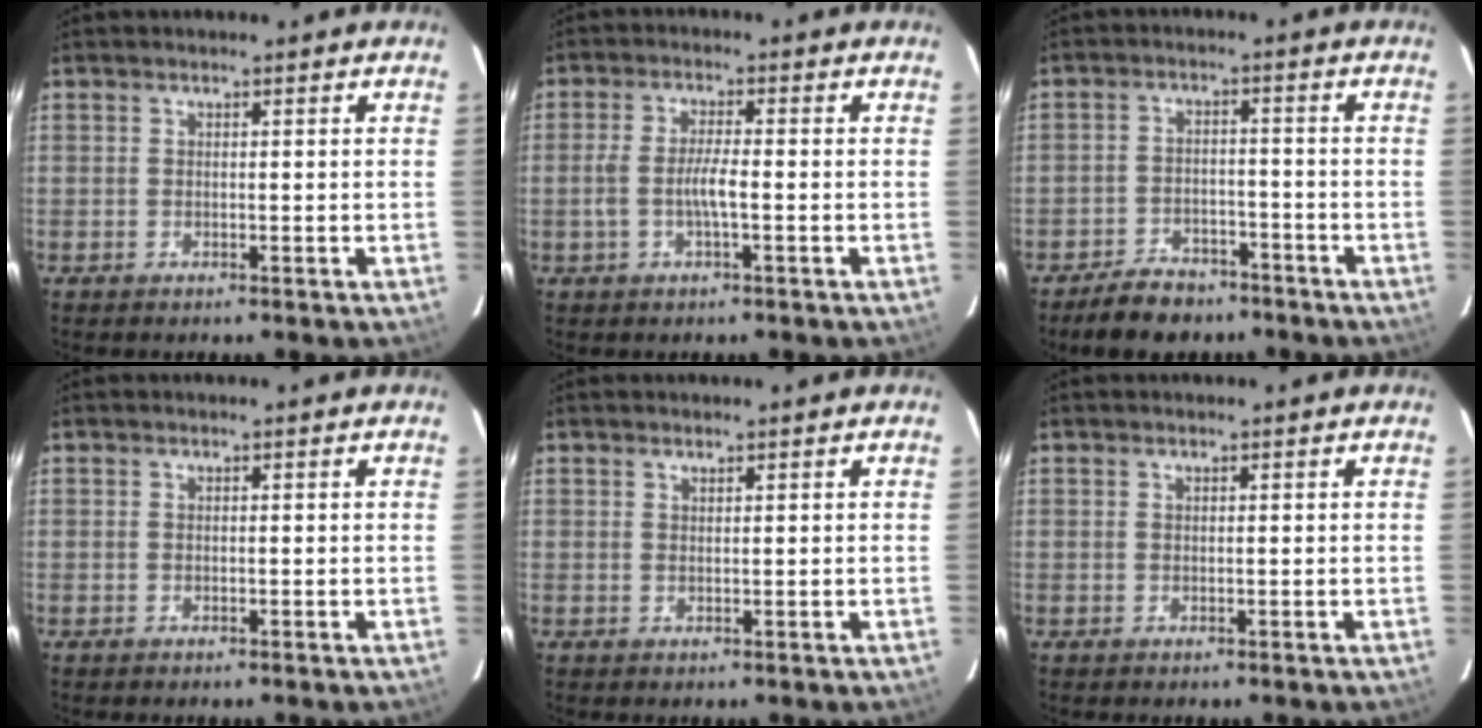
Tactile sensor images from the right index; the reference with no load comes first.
{"total": 4.5, "force": [-1.2, 0.6, 4.3], "torque": [-0.086, 0.002, -0.023]}
{"total": 8.6, "force": [-6.7, 4.4, 2.9], "torque": [-0.079, 0.016, -0.098]}
{"total": 0.0}
{"total": 0.7, "force": [0.7, 0.1, 0.3], "torque": [-0.005, 0.000, 0.012]}
{"total": 0.0}